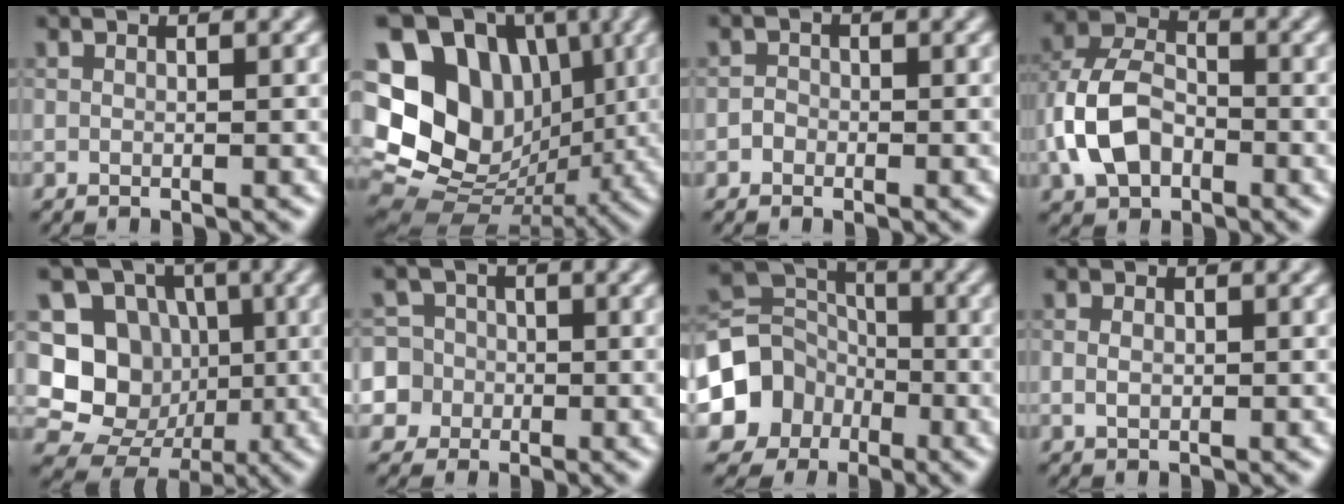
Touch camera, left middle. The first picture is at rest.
{"total": 20.6, "force": [3.7, 17.1, 11.0], "torque": [-0.226, 0.041, 0.058]}
{"total": 1.0, "force": [-0.5, 0.9, 0.1], "torque": [0.004, 0.000, -0.012]}
{"total": 6.8, "force": [-2.2, 4.5, 4.6], "torque": [-0.101, 0.010, -0.048]}
{"total": 11.7, "force": [0.1, 11.0, 4.2], "torque": [-0.098, 0.021, -0.014]}
{"total": 8.7, "force": [-1.6, 8.3, 2.0], "torque": [-0.060, 0.016, -0.051]}
{"total": 7.4, "force": [-2.5, 6.4, 2.6], "torque": [-0.047, -0.002, -0.061]}
{"total": 1.1, "force": [0.0, 0.8, 0.8], "torque": [-0.016, 0.000, 0.000]}